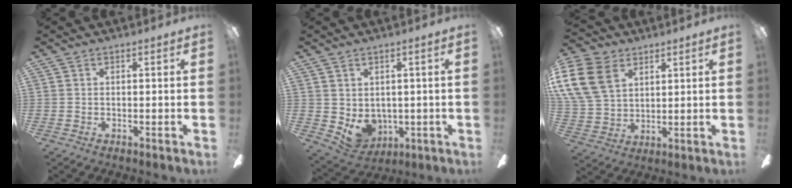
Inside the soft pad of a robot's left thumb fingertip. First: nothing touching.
{"total": 5.7, "force": [0.7, 5.0, 2.7], "torque": [-0.064, -0.009, 0.022]}
{"total": 16.0, "force": [6.7, 11.5, 8.9], "torque": [-0.207, -0.010, 0.131]}